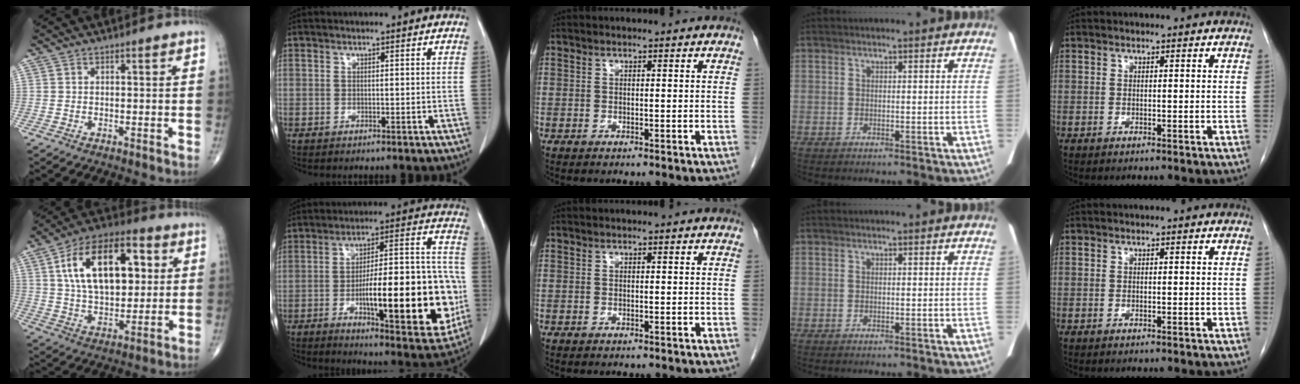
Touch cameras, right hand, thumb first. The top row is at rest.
{"thumb": {"total": 21.4, "force": [5.3, 11.8, 17.0], "torque": [-0.254, 0.005, 0.086]}, "index": {"total": 23.9, "force": [-5.2, 5.8, 22.6], "torque": [-0.271, 0.020, -0.061]}}